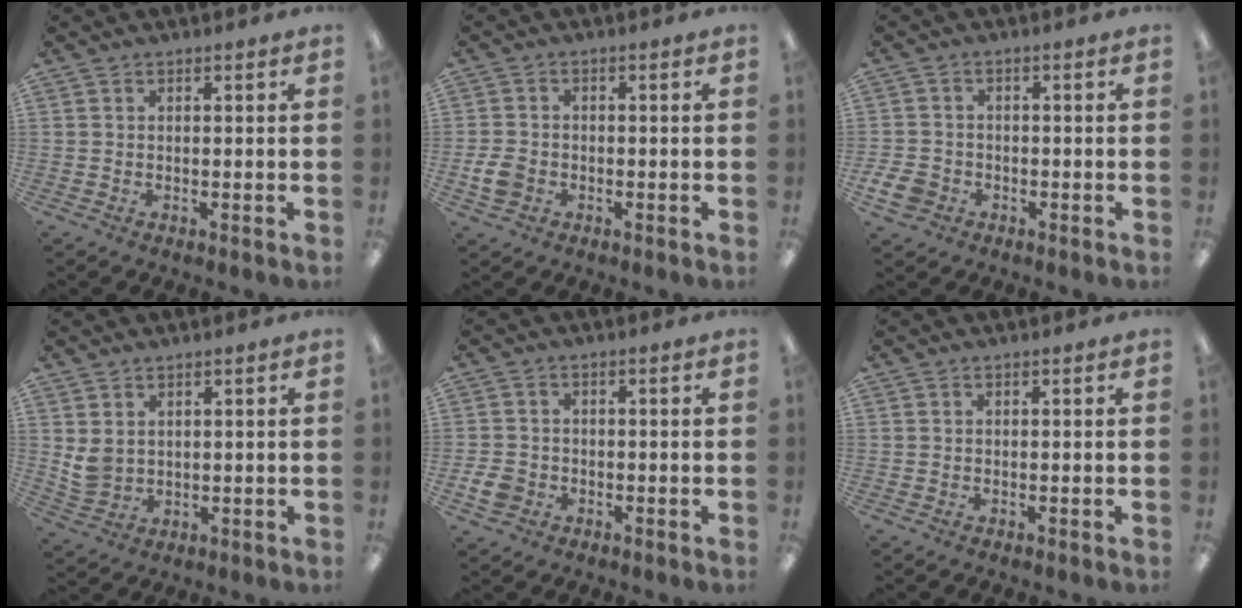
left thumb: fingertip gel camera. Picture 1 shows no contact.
{"total": 4.5, "force": [-1.3, 3.5, 2.5], "torque": [-0.051, 0.006, -0.024]}
{"total": 4.7, "force": [-2.0, 3.8, 2.0], "torque": [-0.049, 0.008, -0.038]}
{"total": 4.5, "force": [2.3, 3.4, 1.8], "torque": [-0.039, -0.008, 0.044]}
{"total": 4.1, "force": [-1.3, 3.5, 1.7], "torque": [-0.032, 0.000, -0.025]}
{"total": 0.0}